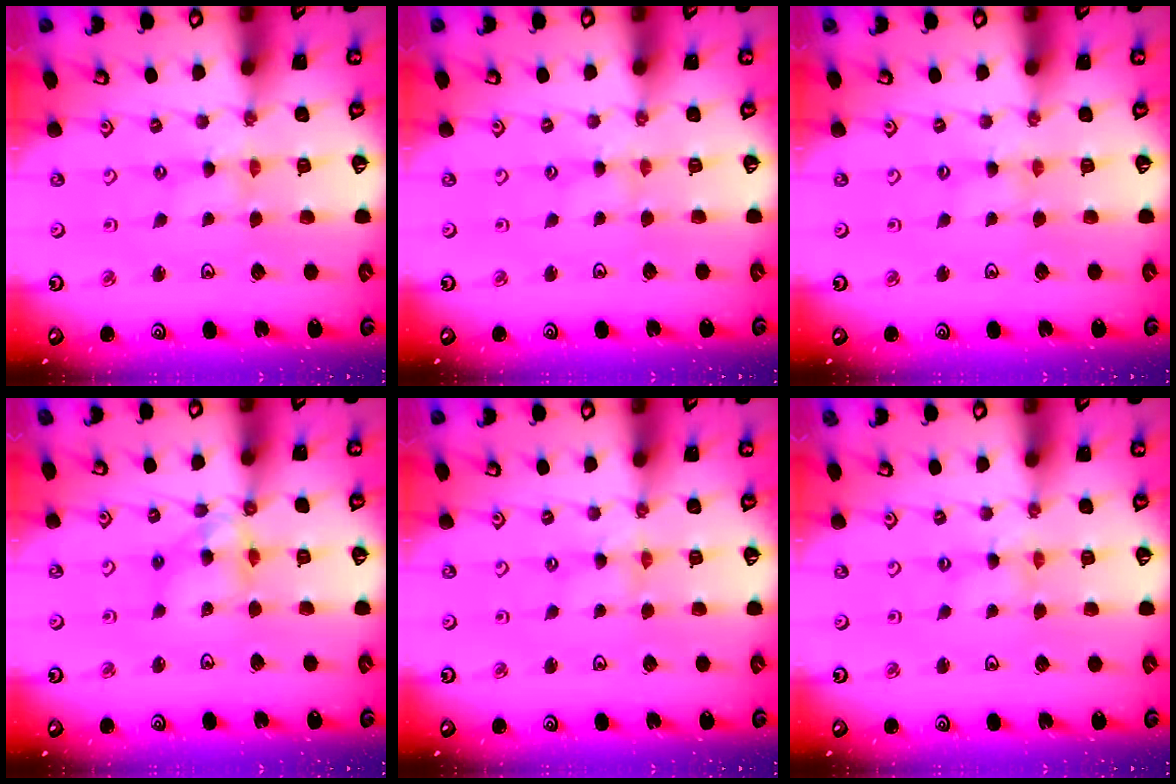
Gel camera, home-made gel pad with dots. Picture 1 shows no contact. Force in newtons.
{"total": 1.3, "press": 1.3, "slide": 0.2}
{"total": 1.5, "press": 1.5, "slide": 0.2}
{"total": 9.1, "press": 9.1, "slide": 0.7}
{"total": 0.8, "press": 0.7, "slide": 0.2}
{"total": 0.0}